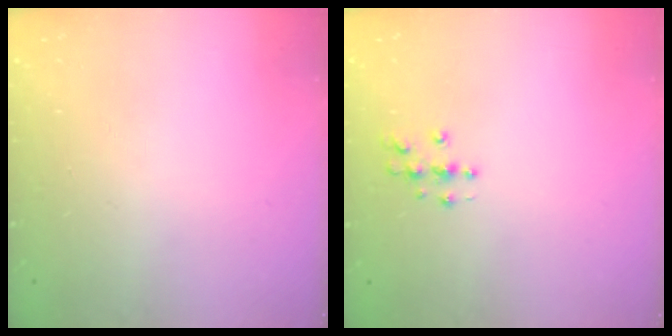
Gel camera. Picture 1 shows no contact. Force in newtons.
{"total": 4.1, "press": 4.1, "slide": 0.5}